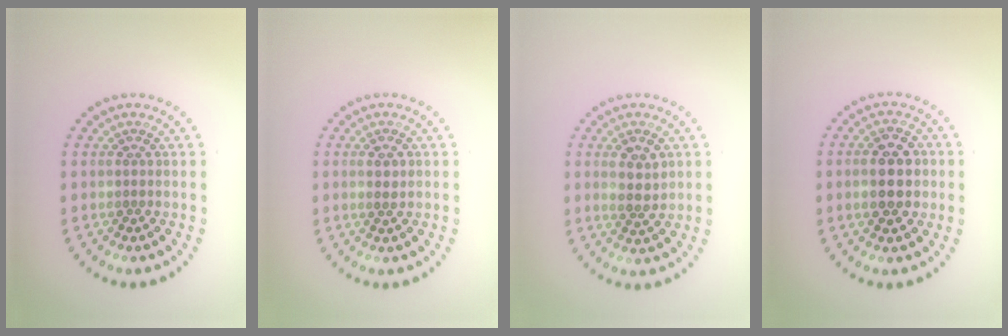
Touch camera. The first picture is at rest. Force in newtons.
{"total": 0.7, "press": 0.6, "slide": 0.3}
{"total": 2.5, "press": 2.4, "slide": 0.4}
{"total": 4.2, "press": 4.2, "slide": 0.4}